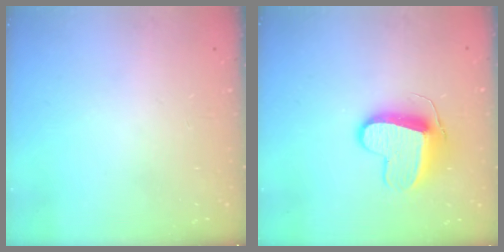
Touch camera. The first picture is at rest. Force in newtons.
{"total": 10.6, "press": 10.6, "slide": 0.4}